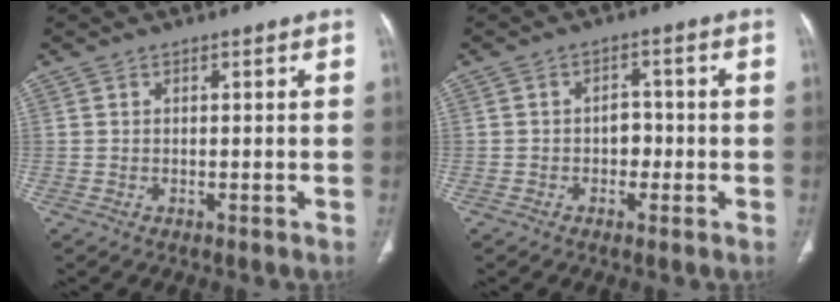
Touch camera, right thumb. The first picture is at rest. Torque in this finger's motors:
{"motor_torque": [2.59, 2.42, 0.71, -0.57, 0.02]}